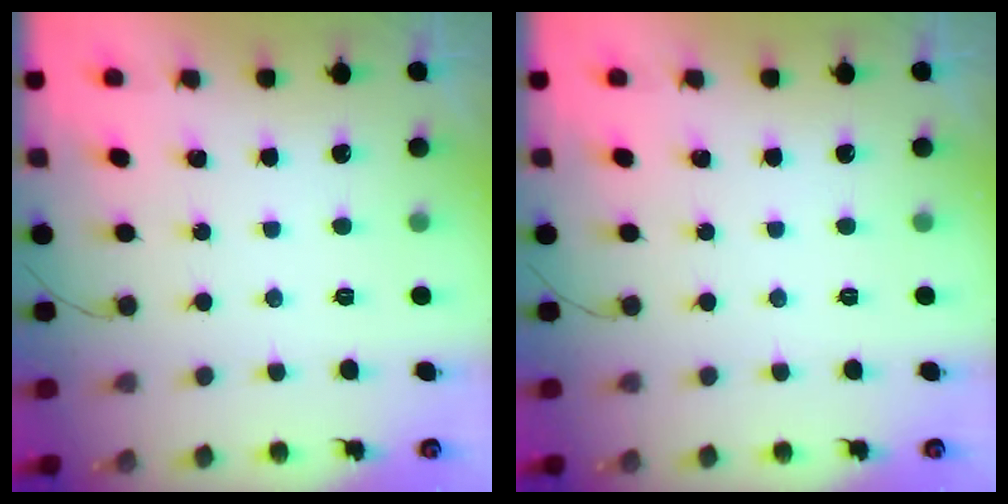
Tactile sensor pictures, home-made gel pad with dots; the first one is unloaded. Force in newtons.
{"total": 0.0}